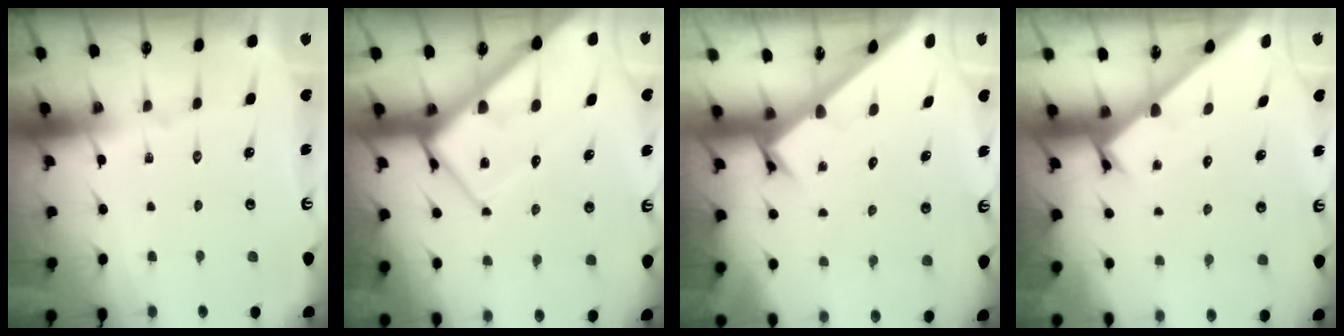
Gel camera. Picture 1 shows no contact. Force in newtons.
{"total": 9.7, "press": 9.7, "slide": 0.8}
{"total": 2.2, "press": 2.2, "slide": 0.2}
{"total": 2.4, "press": 2.4, "slide": 0.3}